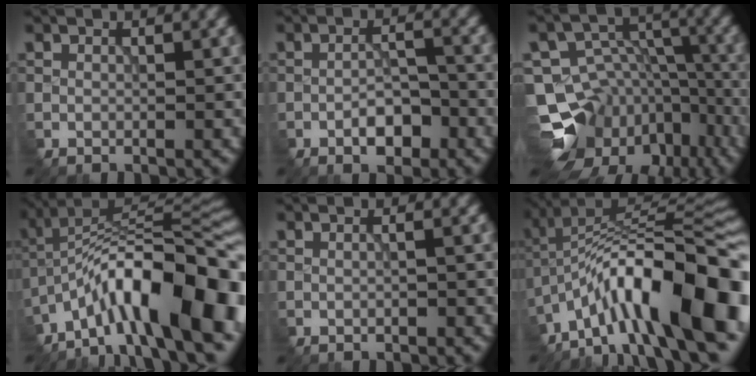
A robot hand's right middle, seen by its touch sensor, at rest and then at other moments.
{"total": 3.1, "force": [-1.8, 1.2, 2.2], "torque": [-0.037, 0.004, -0.032]}
{"total": 14.9, "force": [-9.9, 10.0, 5.0], "torque": [-0.102, -0.012, -0.121]}
{"total": 13.9, "force": [-6.5, 4.0, 11.6], "torque": [-0.180, 0.016, -0.102]}
{"total": 2.1, "force": [0.2, 1.0, 1.8], "torque": [-0.012, 0.011, -0.009]}
{"total": 15.3, "force": [-6.5, 4.4, 13.2], "torque": [-0.194, 0.034, -0.106]}